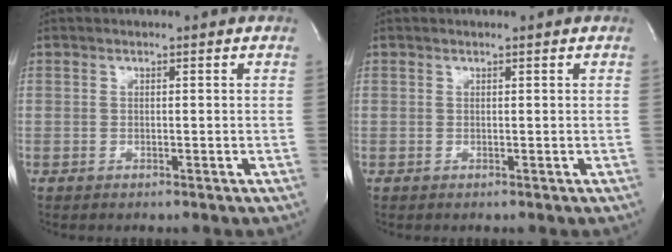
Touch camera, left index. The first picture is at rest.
{"total": 0.6, "force": [0.5, -0.1, 0.3], "torque": [-0.008, 0.003, 0.011]}